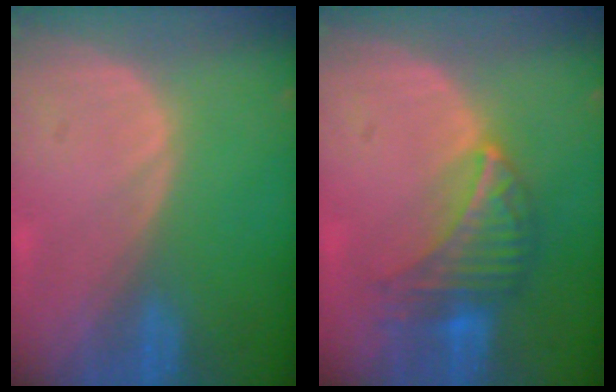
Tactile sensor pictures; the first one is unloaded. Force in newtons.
{"total": 6.8, "press": 6.6, "slide": 1.4}